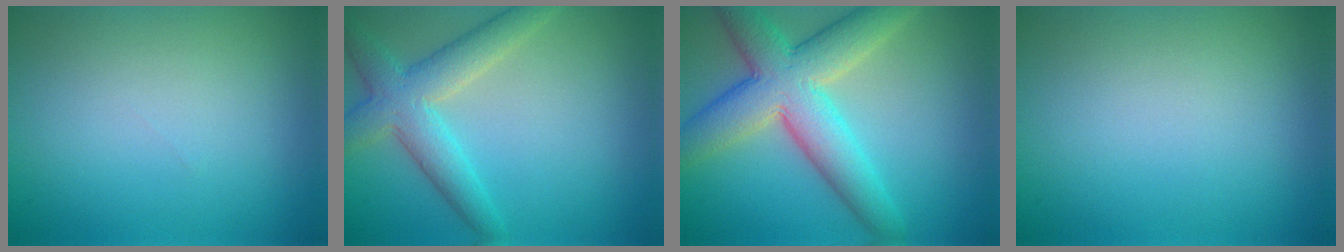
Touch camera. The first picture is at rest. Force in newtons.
{"total": 5.1, "press": 5.1, "slide": 0.4}
{"total": 8.7, "press": 8.7, "slide": 0.3}
{"total": 0.0}